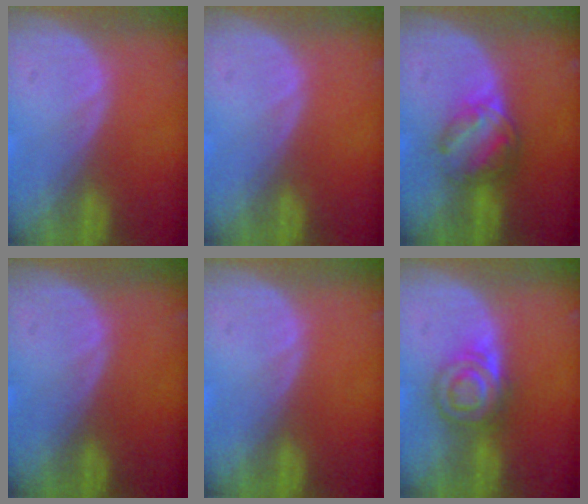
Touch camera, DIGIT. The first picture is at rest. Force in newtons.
{"total": 0.0}
{"total": 6.3, "press": 5.4, "slide": 3.2}
{"total": 0.0}
{"total": 0.0}
{"total": 6.1, "press": 5.5, "slide": 2.5}